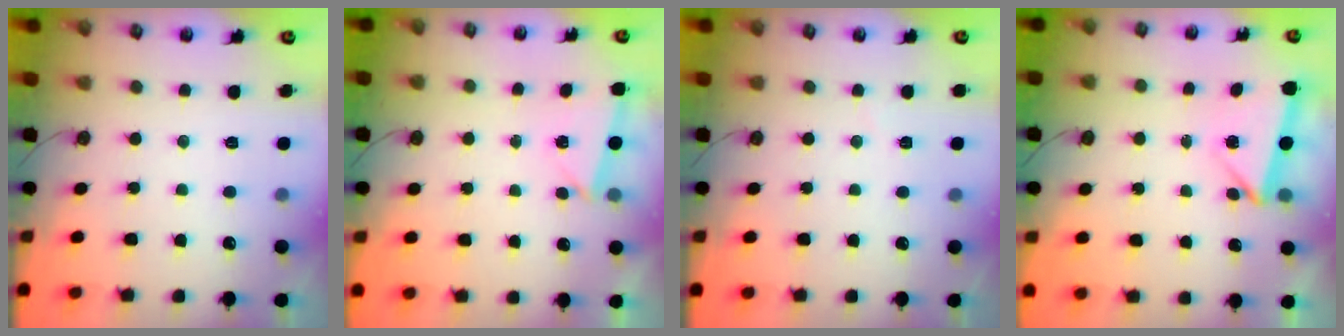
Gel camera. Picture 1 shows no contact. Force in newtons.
{"total": 2.5, "press": 2.4, "slide": 0.9}
{"total": 2.8, "press": 2.7, "slide": 0.8}
{"total": 4.3, "press": 4.1, "slide": 1.0}